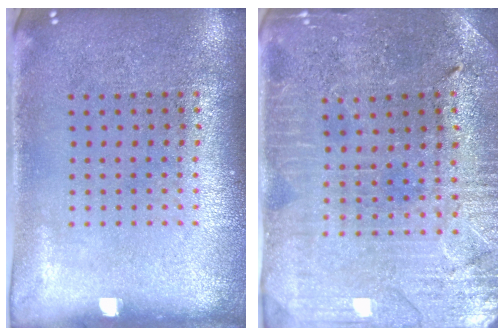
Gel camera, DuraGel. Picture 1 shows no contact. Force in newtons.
{"total": 1.2, "press": 1.2, "slide": 0.2}